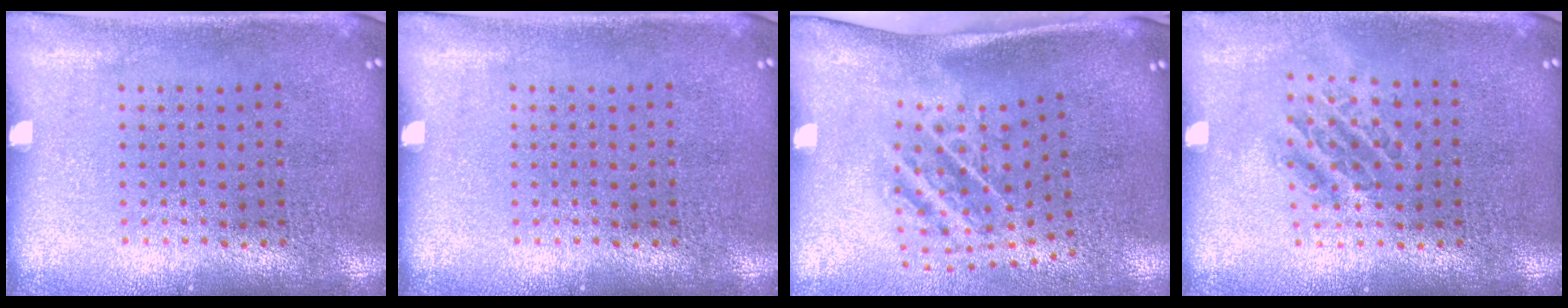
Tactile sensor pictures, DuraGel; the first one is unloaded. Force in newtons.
{"total": 0.0}
{"total": 1.9, "press": 1.1, "slide": 1.6}
{"total": 1.0, "press": 1.0, "slide": 0.4}